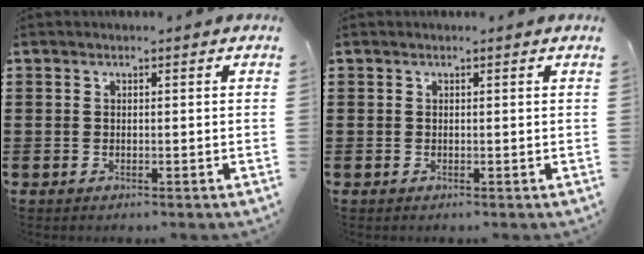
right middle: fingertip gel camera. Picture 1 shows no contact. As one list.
[{"total": 0.0}]